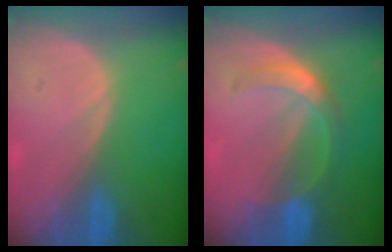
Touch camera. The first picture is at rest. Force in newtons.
{"total": 5.7, "press": 5.0, "slide": 2.7}